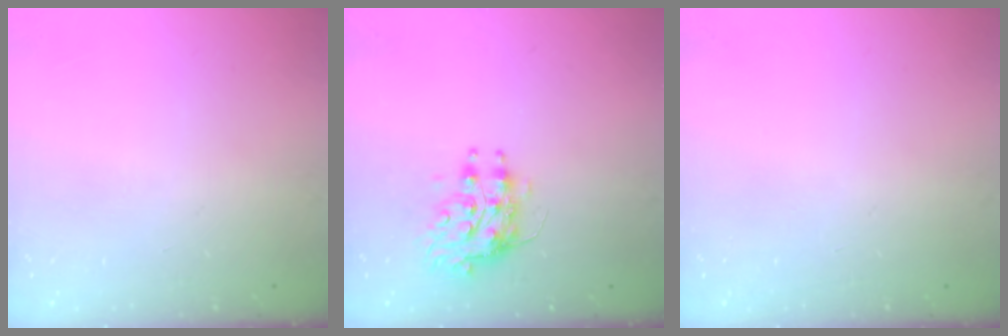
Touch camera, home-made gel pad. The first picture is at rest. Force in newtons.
{"total": 8.1, "press": 8.1, "slide": 0.2}
{"total": 0.0}